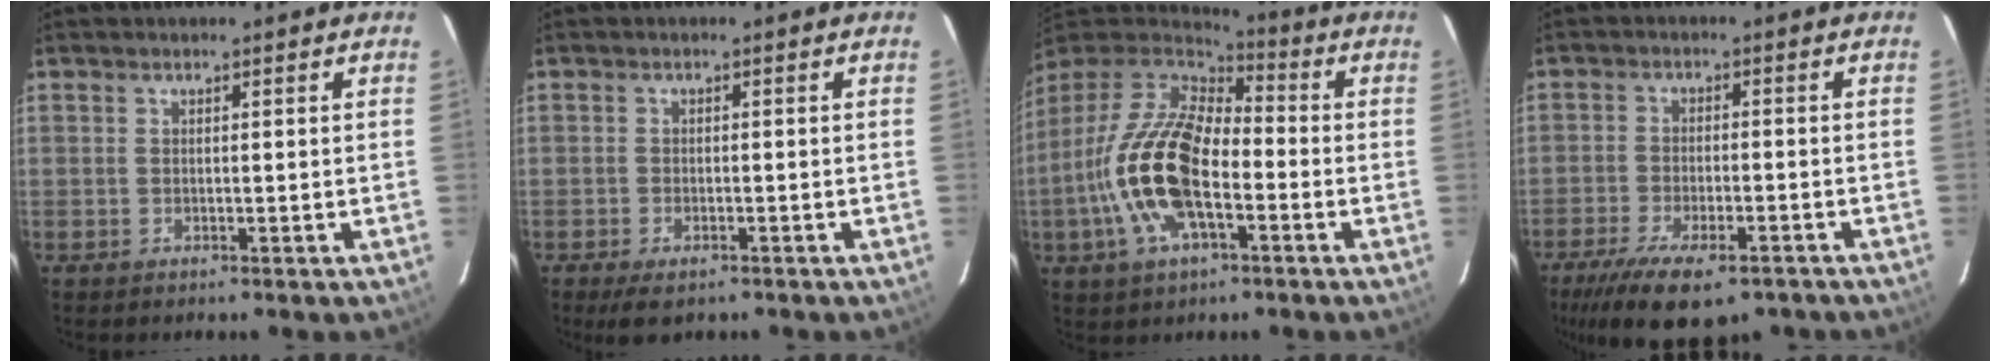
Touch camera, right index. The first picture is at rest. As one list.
[{"total": 4.4, "force": [-3.1, 1.8, 2.6], "torque": [-0.060, -0.017, -0.051]}, {"total": 18.9, "force": [-4.9, 8.9, 16.0], "torque": [-0.334, -0.008, -0.096]}, {"total": 15.8, "force": [-11.1, 5.6, 9.7], "torque": [-0.203, -0.046, -0.172]}]